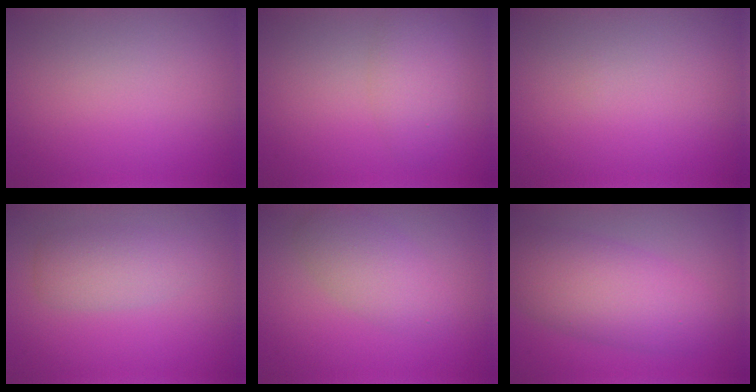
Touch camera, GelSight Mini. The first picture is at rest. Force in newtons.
{"total": 2.8, "press": 2.8, "slide": 0.1}
{"total": 0.0}
{"total": 3.0, "press": 3.0, "slide": 0.3}
{"total": 3.6, "press": 3.6, "slide": 0.1}
{"total": 6.9, "press": 6.9, "slide": 0.4}